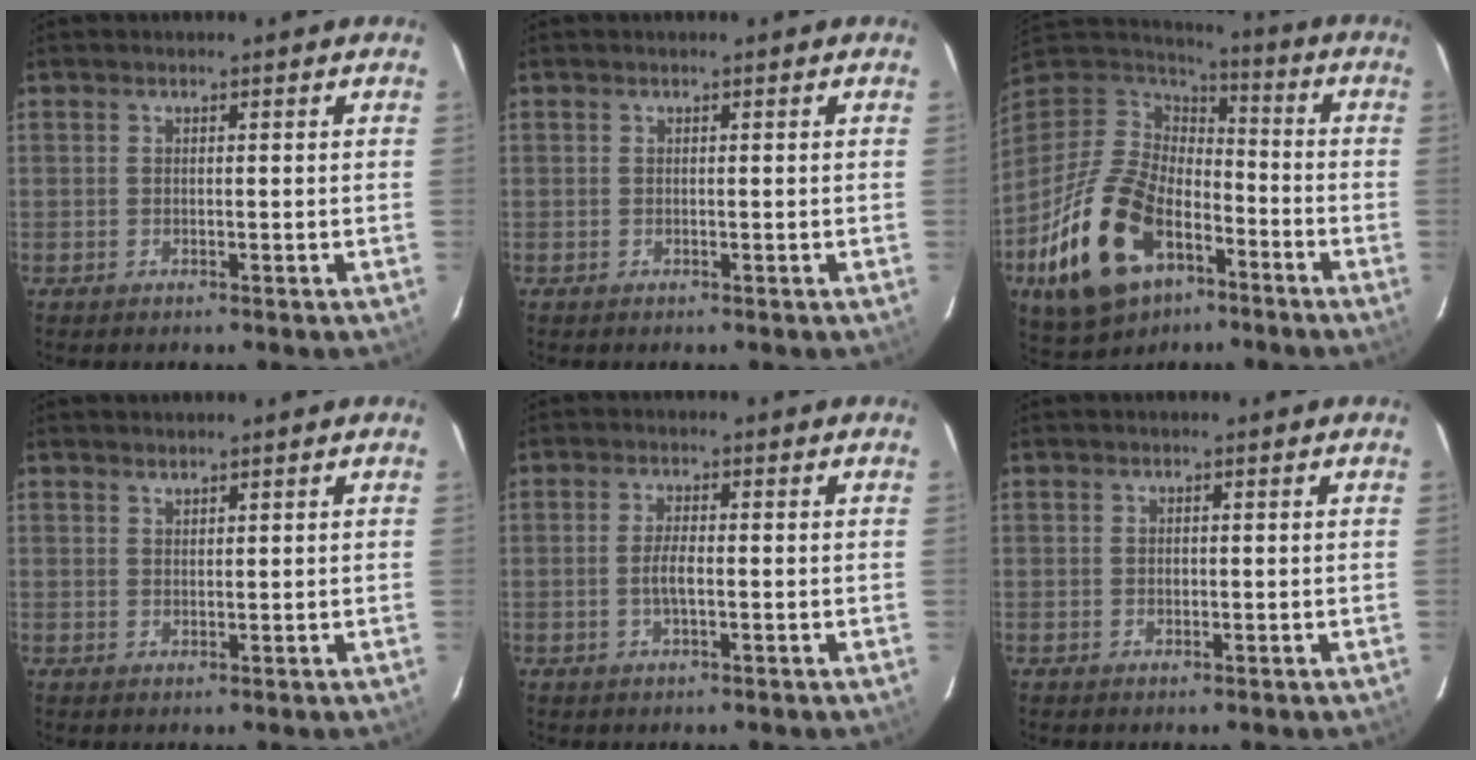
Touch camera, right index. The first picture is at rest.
{"total": 0.0}
{"total": 23.4, "force": [-10.9, 14.4, 15.0], "torque": [-0.328, -0.011, -0.179]}
{"total": 1.0, "force": [1.0, 0.2, 0.2], "torque": [-0.004, 0.001, 0.020]}
{"total": 2.7, "force": [-0.6, 0.4, 2.6], "torque": [-0.053, -0.001, -0.013]}
{"total": 0.0}